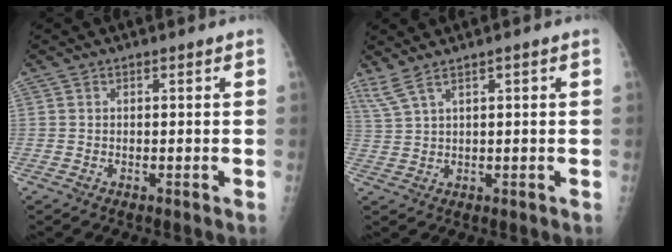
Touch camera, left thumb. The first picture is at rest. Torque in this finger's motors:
{"motor_torque": [0.69, -0.23, 1.57, -1.18, 0.54]}